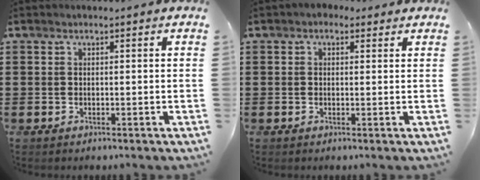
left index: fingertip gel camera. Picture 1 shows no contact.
{"total": 1.4, "force": [0.7, 1.1, 0.6], "torque": [-0.014, 0.008, 0.013]}